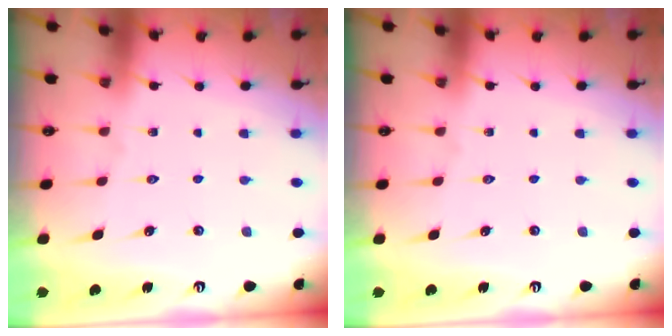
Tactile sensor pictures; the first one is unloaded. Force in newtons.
{"total": 0.0}